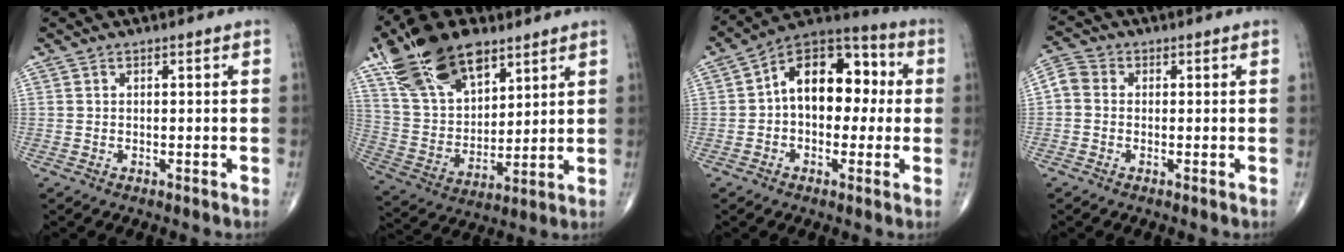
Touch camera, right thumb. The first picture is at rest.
{"total": 20.0, "force": [12.1, 10.3, 12.2], "torque": [-0.203, -0.033, 0.232]}
{"total": 15.2, "force": [1.1, 9.7, 11.6], "torque": [-0.130, 0.044, 0.001]}
{"total": 4.2, "force": [-0.1, 3.5, 2.2], "torque": [-0.042, 0.011, -0.015]}